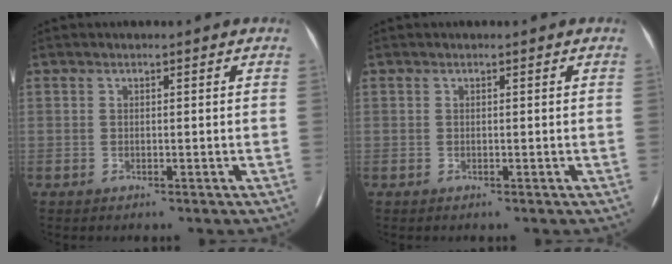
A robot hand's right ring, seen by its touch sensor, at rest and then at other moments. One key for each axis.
{"total": 0.0}